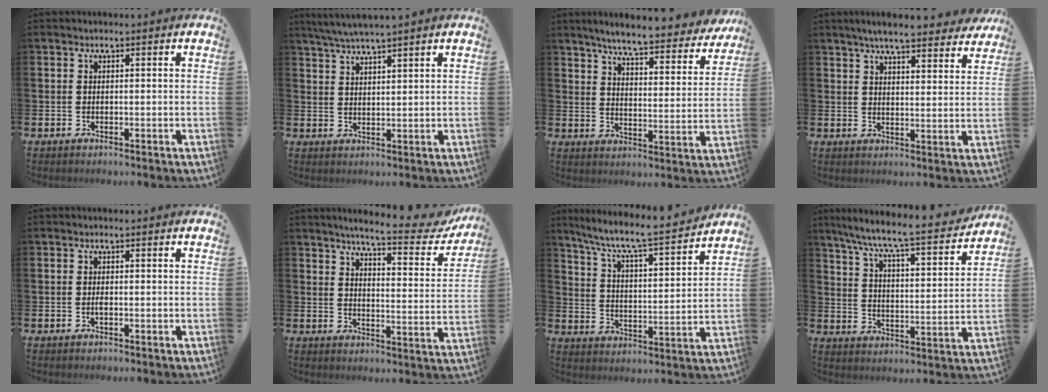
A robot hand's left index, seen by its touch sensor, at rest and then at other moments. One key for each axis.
{"total": 4.3, "fx": 4.1, "fy": -0.3, "fz": 1.4, "tx": -0.042, "ty": -0.011, "tz": 0.074}
{"total": 6.8, "fx": 6.2, "fy": 0.4, "fz": 2.6, "tx": -0.073, "ty": -0.044, "tz": 0.103}
{"total": 6.3, "fx": 5.9, "fy": 0.7, "fz": 2.1, "tx": -0.041, "ty": -0.031, "tz": 0.101}
{"total": 0.7, "fx": -0.1, "fy": 0.2, "fz": 0.6, "tx": -0.014, "ty": -0.002, "tz": -0.002}
{"total": 6.5, "fx": 5.9, "fy": 0.6, "fz": 2.5, "tx": -0.051, "ty": -0.046, "tz": 0.093}
{"total": 8.2, "fx": 7.5, "fy": 0.6, "fz": 3.2, "tx": -0.094, "ty": -0.058, "tz": 0.124}
{"total": 8.1, "fx": 7.4, "fy": 0.5, "fz": 3.2, "tx": -0.088, "ty": -0.059, "tz": 0.121}